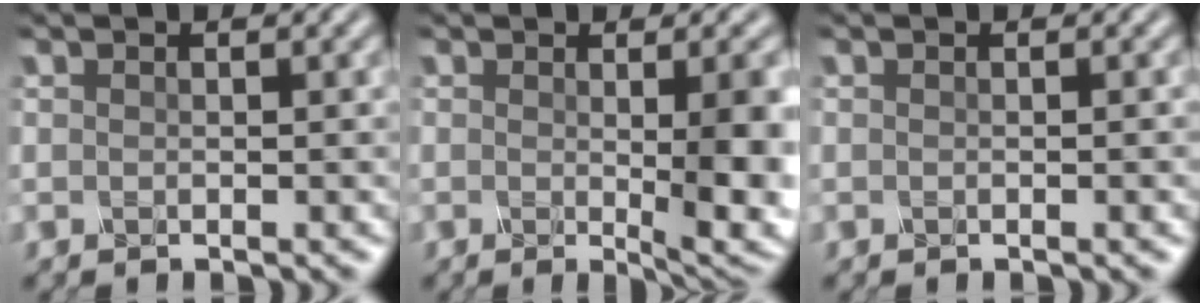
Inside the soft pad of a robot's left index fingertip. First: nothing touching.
{"total": 6.1, "force": [-0.4, 1.5, 5.9], "torque": [-0.065, -0.010, 0.000]}
{"total": 0.5, "force": [-0.1, 0.1, 0.5], "torque": [-0.004, 0.000, -0.001]}